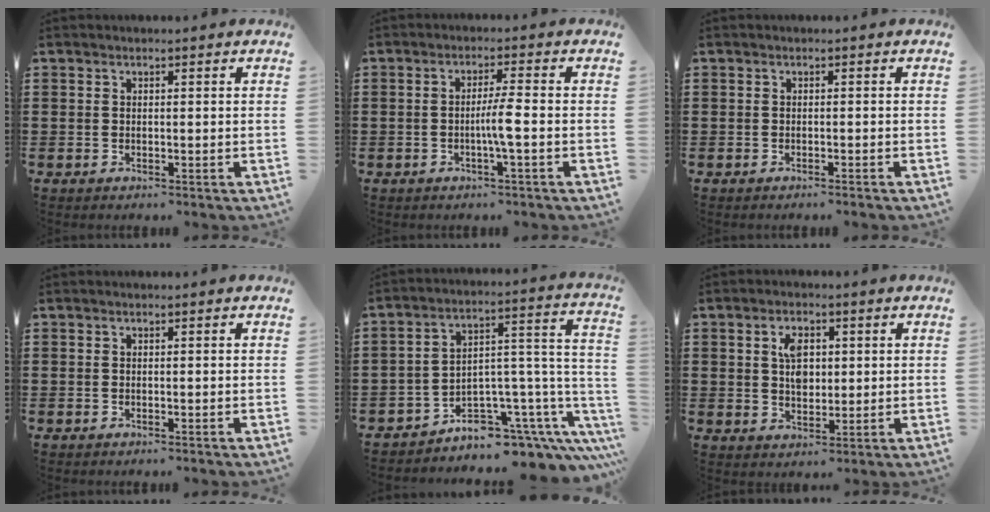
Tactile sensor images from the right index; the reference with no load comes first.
{"total": 3.6, "force": [-0.9, -0.3, 3.5], "torque": [-0.063, -0.005, -0.020]}
{"total": 0.6, "force": [-0.5, -0.1, 0.2], "torque": [-0.005, -0.001, -0.010]}
{"total": 0.0}
{"total": 6.8, "force": [-4.9, 3.8, 2.8], "torque": [-0.049, -0.010, -0.082]}
{"total": 4.5, "force": [1.0, 2.8, 3.4], "torque": [-0.059, 0.006, 0.012]}